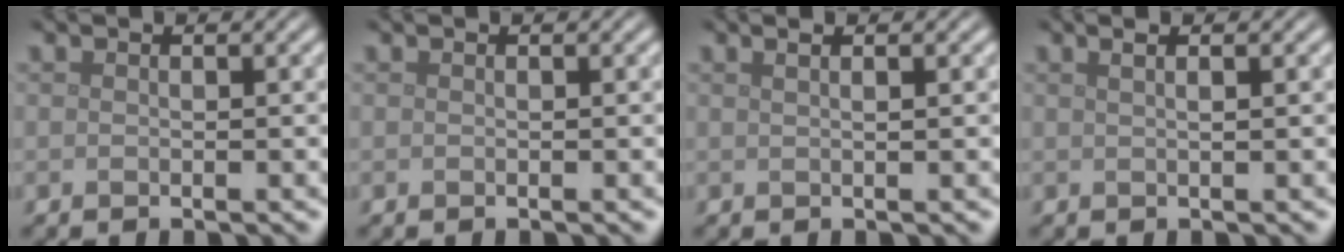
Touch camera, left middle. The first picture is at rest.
{"total": 0.0}
{"total": 2.5, "force": [1.3, 1.2, 1.8], "torque": [-0.002, 0.008, -0.006]}
{"total": 3.0, "force": [1.5, 1.5, 2.2], "torque": [-0.007, 0.017, -0.009]}